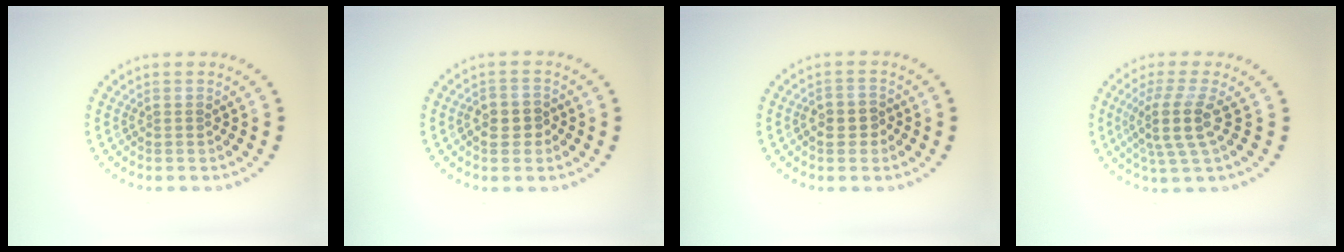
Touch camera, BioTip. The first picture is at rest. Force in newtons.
{"total": 1.9, "press": 1.9, "slide": 0.5}
{"total": 2.2, "press": 2.1, "slide": 0.6}
{"total": 3.8, "press": 2.9, "slide": 2.5}